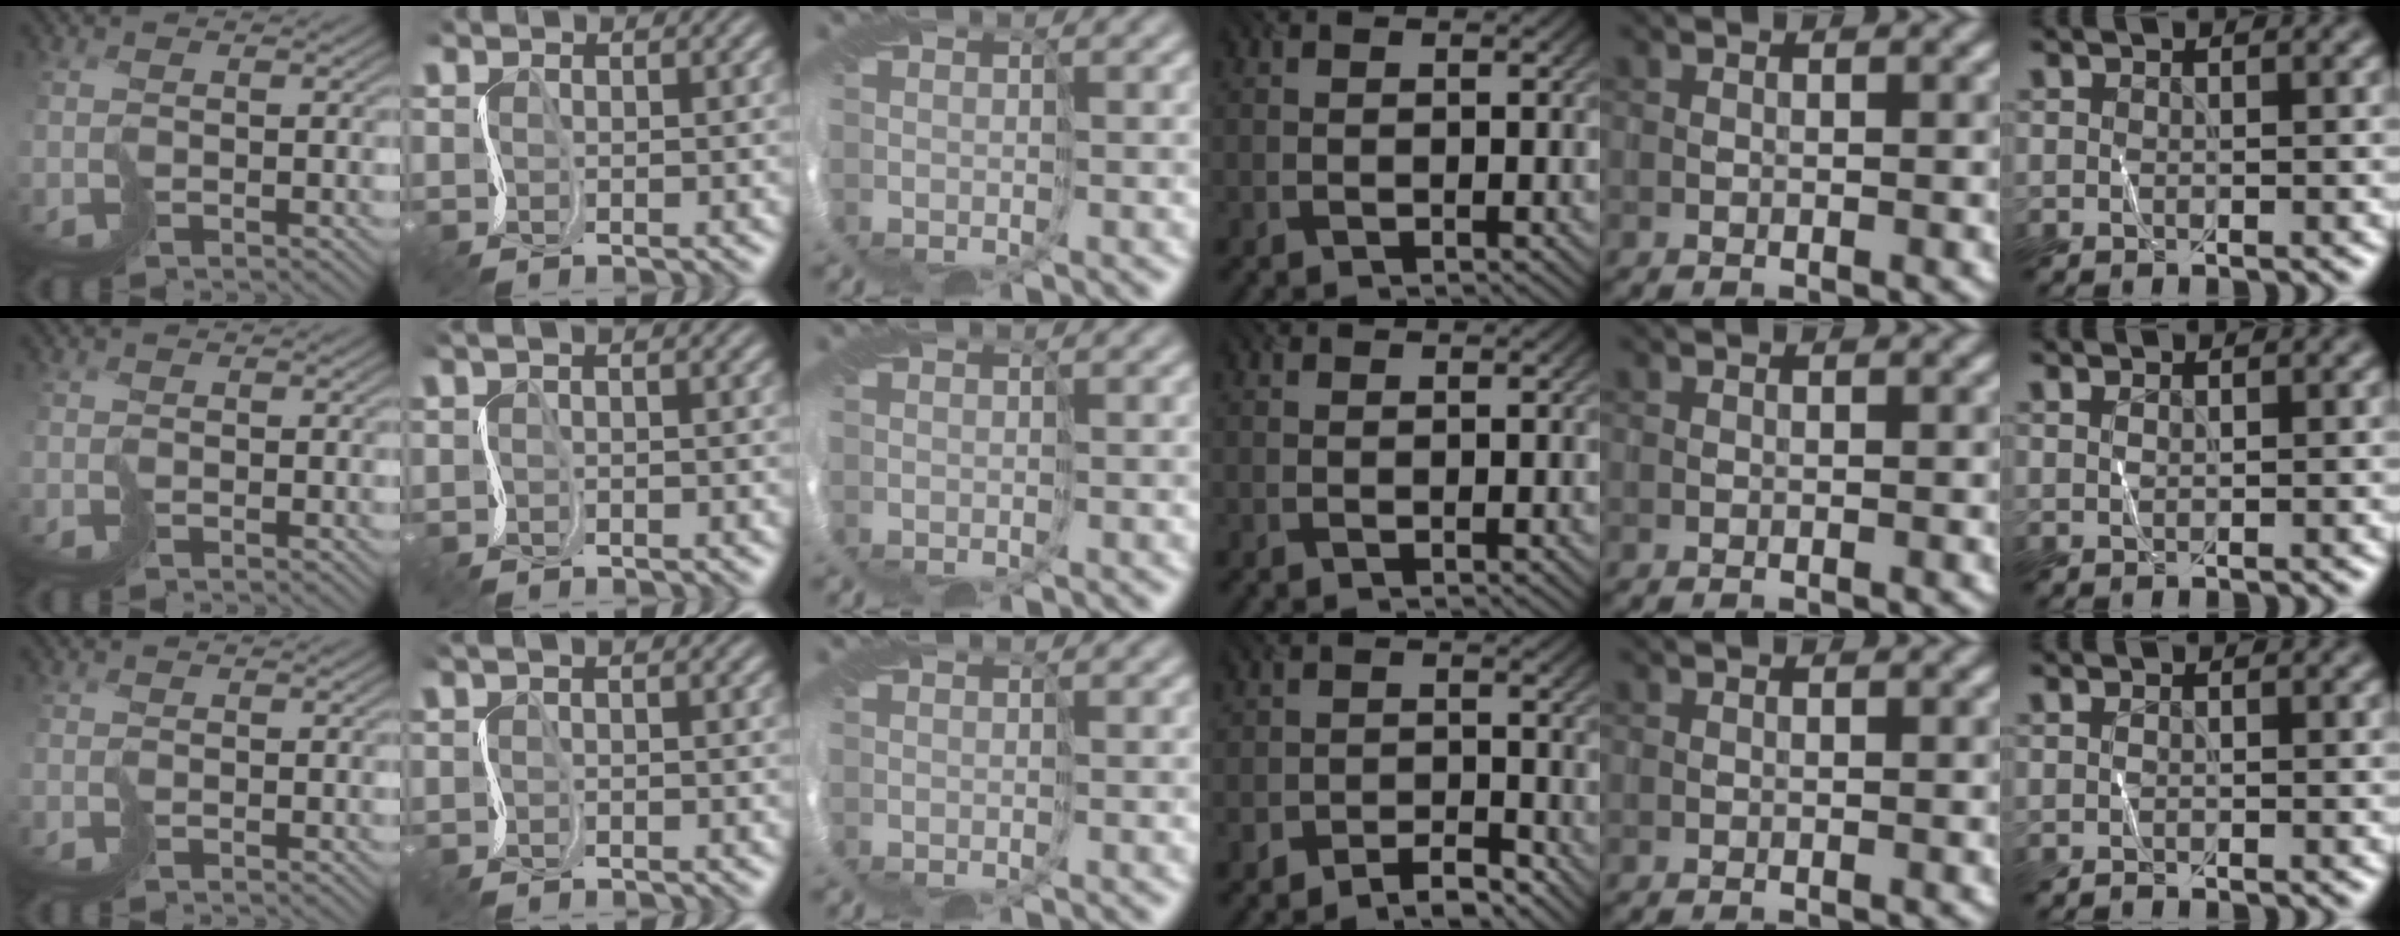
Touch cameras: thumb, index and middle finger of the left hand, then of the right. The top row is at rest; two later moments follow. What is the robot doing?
{"motion": "cut", "object": "paper"}